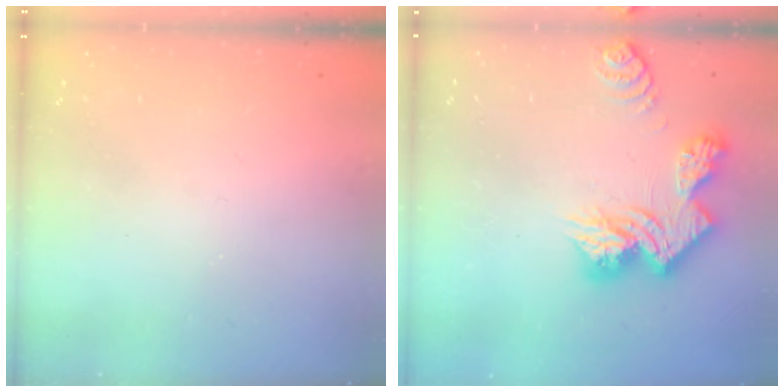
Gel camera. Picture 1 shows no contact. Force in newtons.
{"total": 13.8, "press": 13.8, "slide": 0.4}